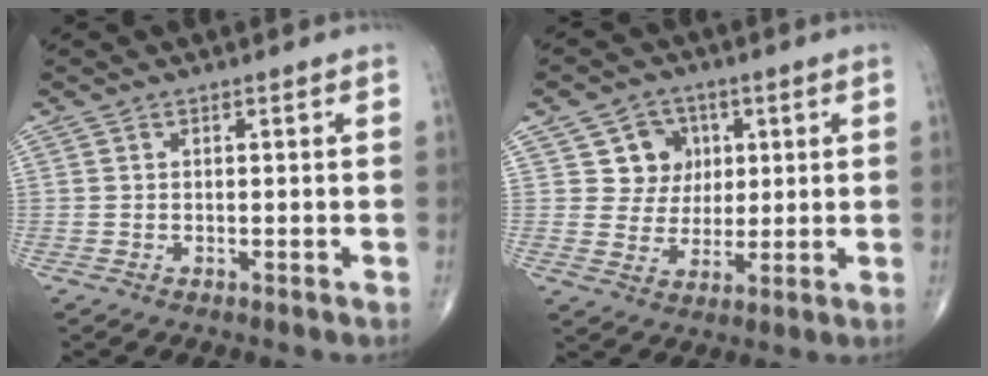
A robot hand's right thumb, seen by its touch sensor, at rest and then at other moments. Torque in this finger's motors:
{"motor_torque": [-0.39, 0.34, -0.09, -0.01, 0.01]}